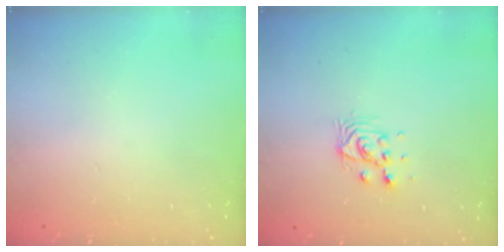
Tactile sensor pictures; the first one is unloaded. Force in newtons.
{"total": 5.4, "press": 5.4, "slide": 0.1}